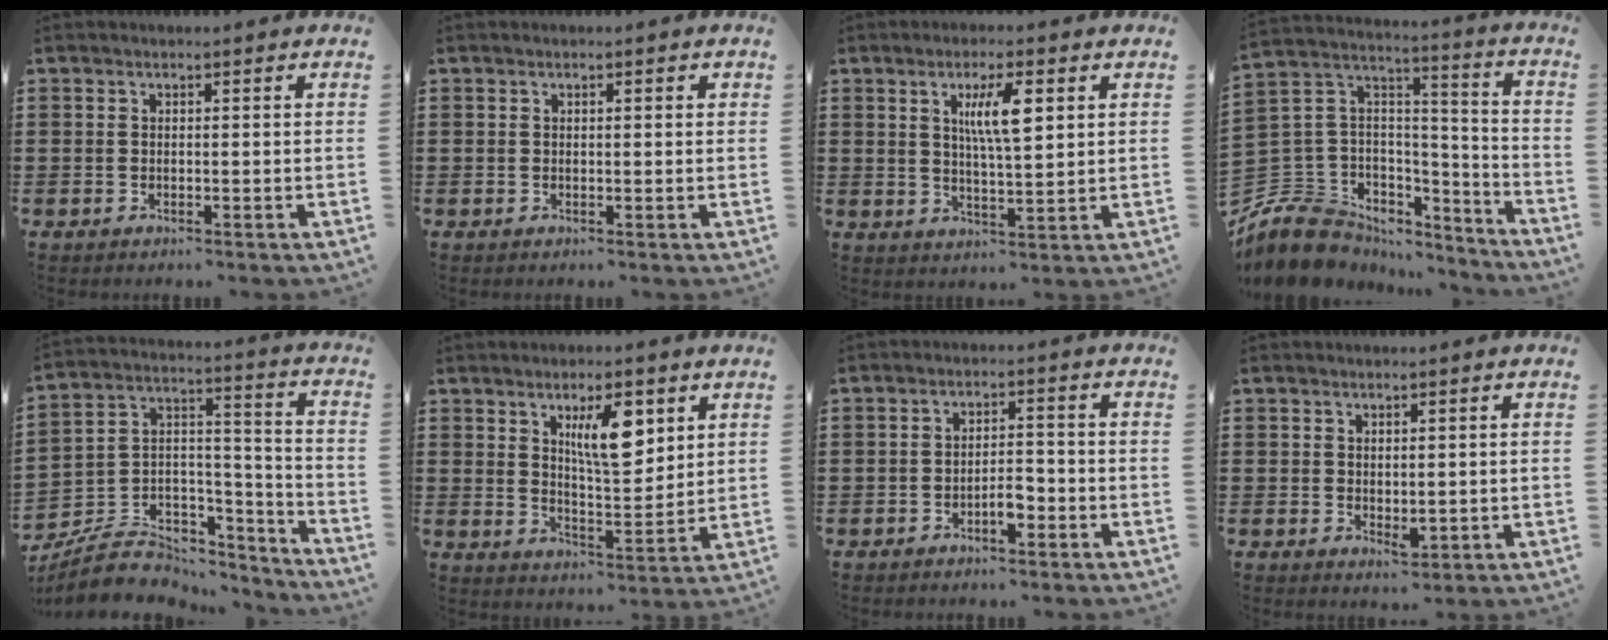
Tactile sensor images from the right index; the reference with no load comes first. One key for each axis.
{"total": 0.6, "fx": 0.2, "fy": 0.1, "fz": 0.5, "tx": -0.010, "ty": 0.002, "tz": 0.004}
{"total": 6.9, "fx": 2.4, "fy": 1.6, "fz": 6.2, "tx": -0.120, "ty": 0.006, "tz": 0.036}
{"total": 9.3, "fx": -5.6, "fy": 6.9, "fz": 2.5, "tx": -0.091, "ty": -0.005, "tz": -0.106}
{"total": 7.1, "fx": -5.1, "fy": 4.6, "fz": 1.8, "tx": -0.051, "ty": 0.001, "tz": -0.094}
{"total": 8.6, "fx": 3.8, "fy": 3.0, "fz": 7.1, "tx": -0.115, "ty": -0.004, "tz": 0.058}
{"total": 3.3, "fx": -1.7, "fy": 1.2, "fz": 2.5, "tx": -0.045, "ty": 0.007, "tz": -0.033}
{"total": 1.8, "fx": 0.6, "fy": 1.1, "fz": 1.2, "tx": -0.015, "ty": -0.004, "tz": 0.011}